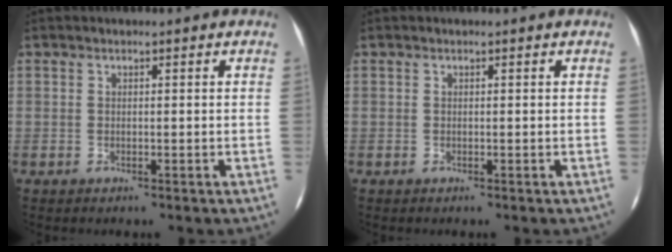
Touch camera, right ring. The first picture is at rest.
{"total": 0.0}